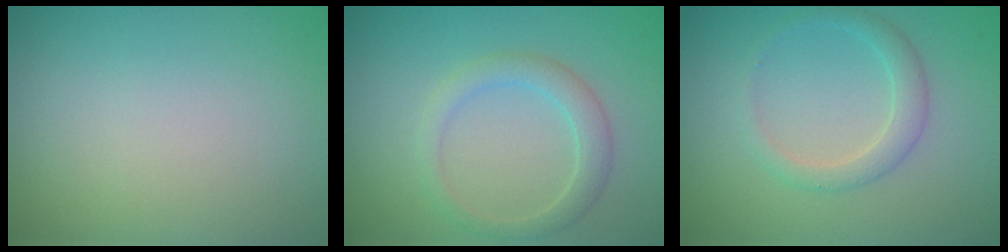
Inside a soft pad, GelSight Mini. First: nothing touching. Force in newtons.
{"total": 2.4, "press": 2.4, "slide": 0.1}
{"total": 1.5, "press": 1.5, "slide": 0.0}